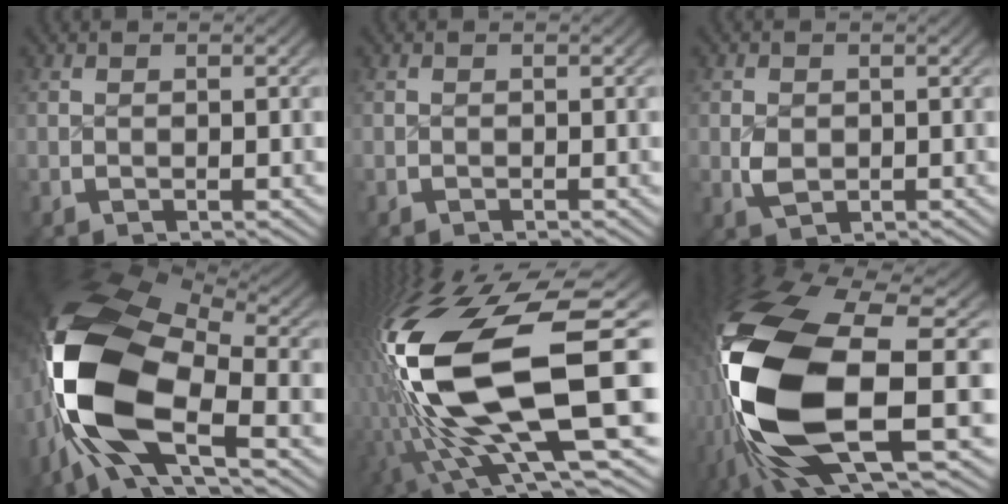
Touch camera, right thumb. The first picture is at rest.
{"total": 0.0}
{"total": 1.9, "force": [-0.3, 1.7, 0.8], "torque": [-0.031, -0.013, 0.004]}
{"total": 20.4, "force": [-0.8, 12.6, 16.0], "torque": [-0.330, -0.047, 0.009]}
{"total": 21.5, "force": [-1.1, 11.3, 18.3], "torque": [-0.384, -0.050, 0.016]}
{"total": 23.5, "force": [-2.2, 12.9, 19.6], "torque": [-0.430, -0.066, 0.009]}